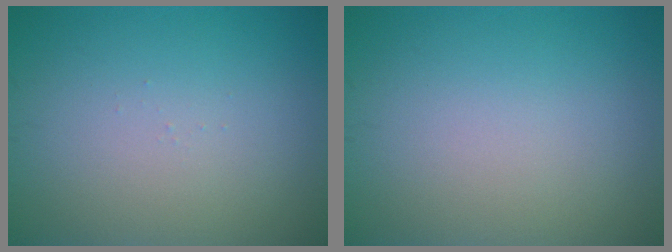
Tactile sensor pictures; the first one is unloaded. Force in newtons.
{"total": 0.0}